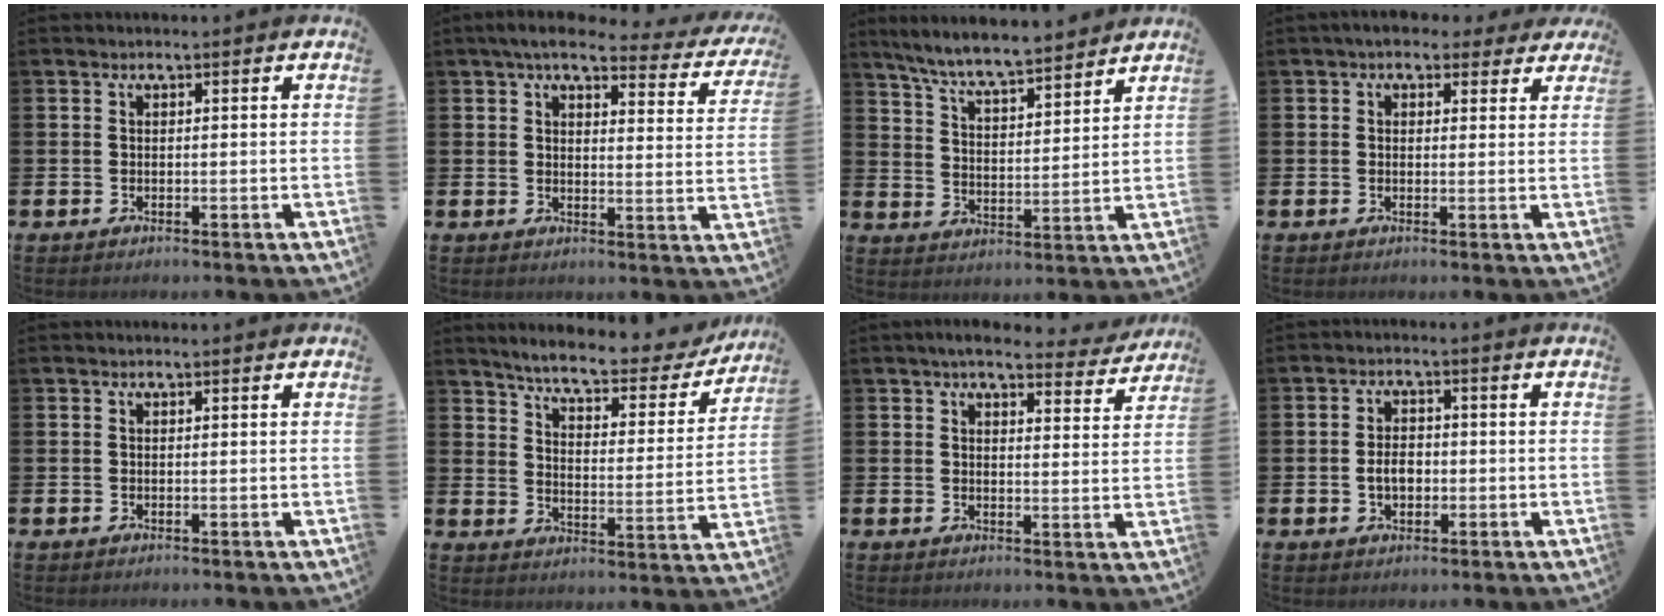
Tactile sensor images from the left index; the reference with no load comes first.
{"total": 5.4, "force": [4.6, 1.4, 2.5], "torque": [-0.052, -0.024, 0.074]}
{"total": 7.5, "force": [7.2, 0.4, 2.4], "torque": [-0.075, -0.043, 0.127]}
{"total": 3.7, "force": [2.9, 2.0, 1.1], "torque": [-0.020, -0.006, 0.050]}
{"total": 0.0}
{"total": 6.7, "force": [6.1, 1.0, 2.5], "torque": [-0.071, -0.045, 0.097]}
{"total": 5.3, "force": [4.8, 1.3, 1.9], "torque": [-0.032, -0.024, 0.082]}
{"total": 3.3, "force": [-0.5, 2.2, 2.3], "torque": [-0.029, -0.001, -0.015]}